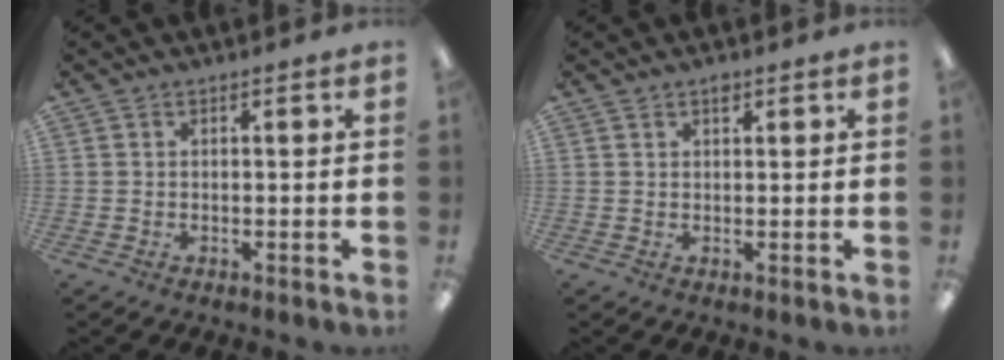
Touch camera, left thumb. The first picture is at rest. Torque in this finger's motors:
{"motor_torque": [0.25, 0.00, 0.11, -0.16, 0.02]}